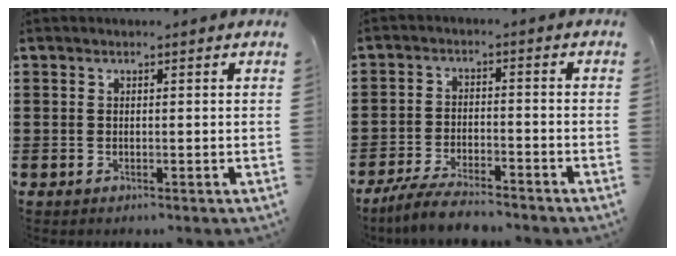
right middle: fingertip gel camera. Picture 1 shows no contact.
{"total": 5.1, "force": [-4.7, 0.5, 2.0], "torque": [-0.045, -0.004, -0.094]}